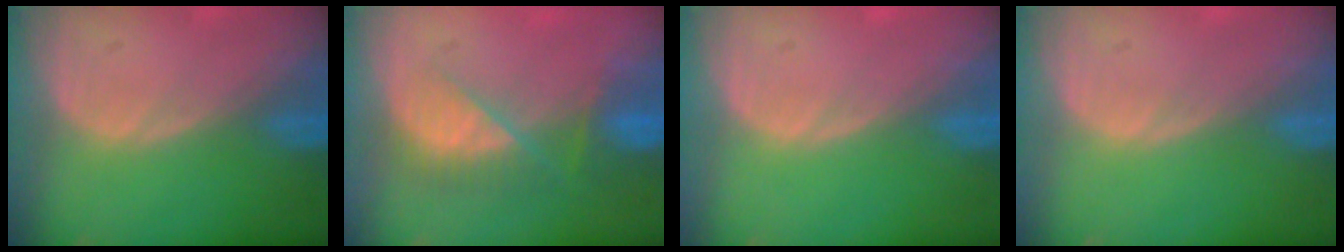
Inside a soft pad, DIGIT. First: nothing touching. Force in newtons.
{"total": 7.5, "press": 6.7, "slide": 3.3}
{"total": 0.0}
{"total": 0.0}